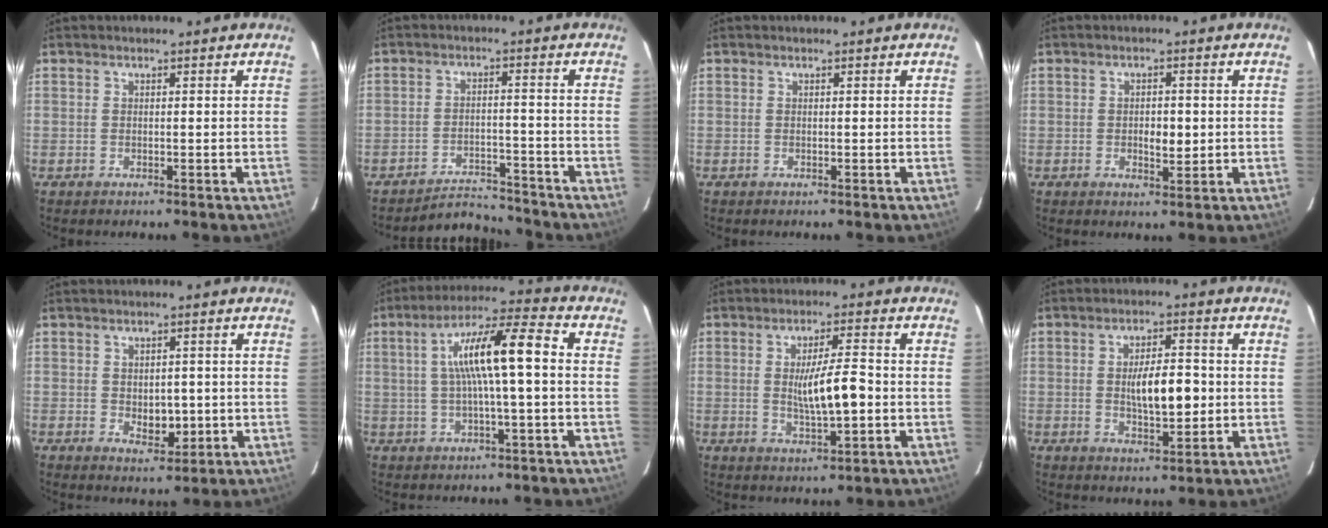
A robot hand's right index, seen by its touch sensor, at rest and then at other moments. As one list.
[{"total": 5.7, "force": [-5.5, 0.9, -0.7], "torque": [0.010, 0.008, -0.089]}, {"total": 0.0}, {"total": 3.2, "force": [-0.2, 1.5, 2.9], "torque": [-0.046, -0.001, 0.001]}, {"total": 4.5, "force": [-0.6, 2.7, 3.5], "torque": [-0.046, -0.003, 0.004]}, {"total": 11.9, "force": [0.9, 1.1, 11.9], "torque": [-0.210, 0.027, 0.012]}, {"total": 7.7, "force": [-0.6, 1.1, 7.6], "torque": [-0.134, -0.001, -0.007]}, {"total": 7.9, "force": [-0.2, 2.6, 7.5], "torque": [-0.128, 0.004, -0.001]}]